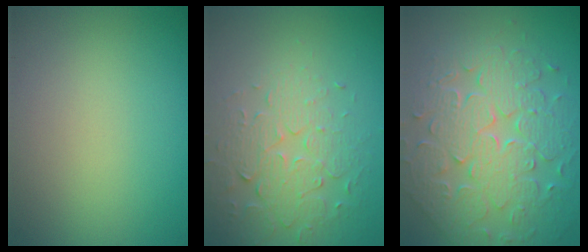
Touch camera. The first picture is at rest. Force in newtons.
{"total": 4.1, "press": 3.5, "slide": 2.2}
{"total": 8.9, "press": 6.5, "slide": 6.1}